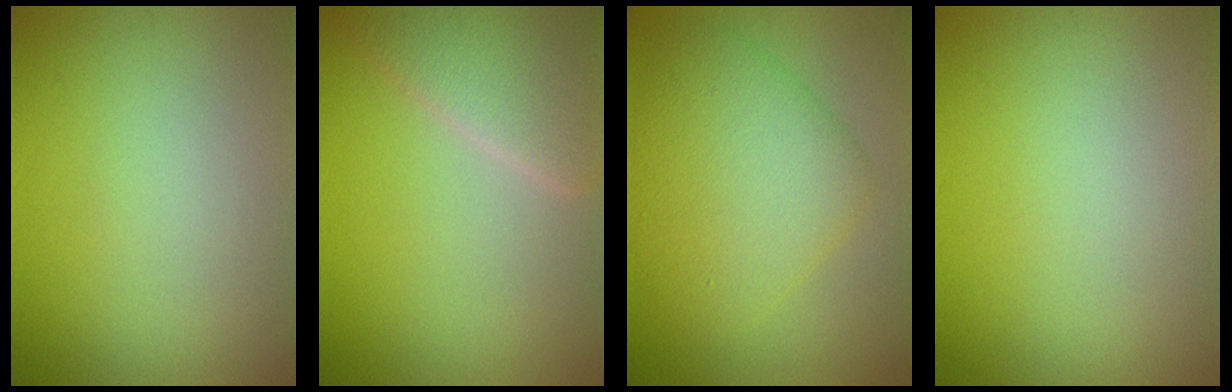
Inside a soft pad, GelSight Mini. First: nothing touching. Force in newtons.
{"total": 5.2, "press": 5.2, "slide": 0.3}
{"total": 6.0, "press": 6.0, "slide": 0.1}
{"total": 0.0}